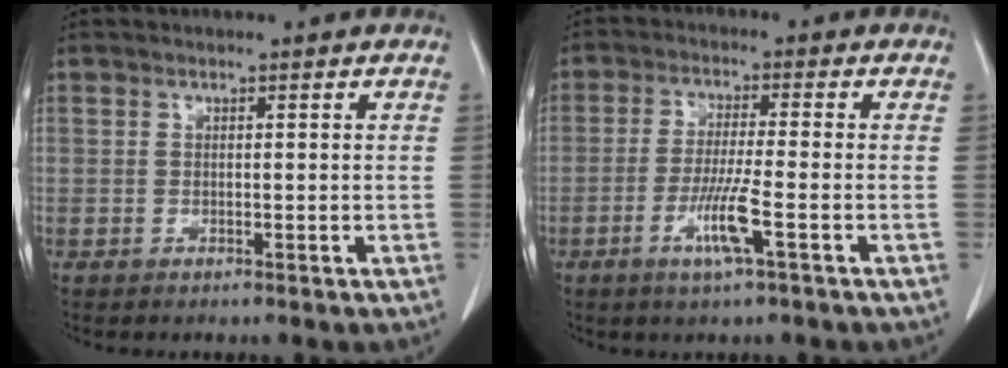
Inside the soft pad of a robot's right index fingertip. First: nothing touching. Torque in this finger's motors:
{"motor_torque": [1.02, -0.47, 0.27, 0.12]}